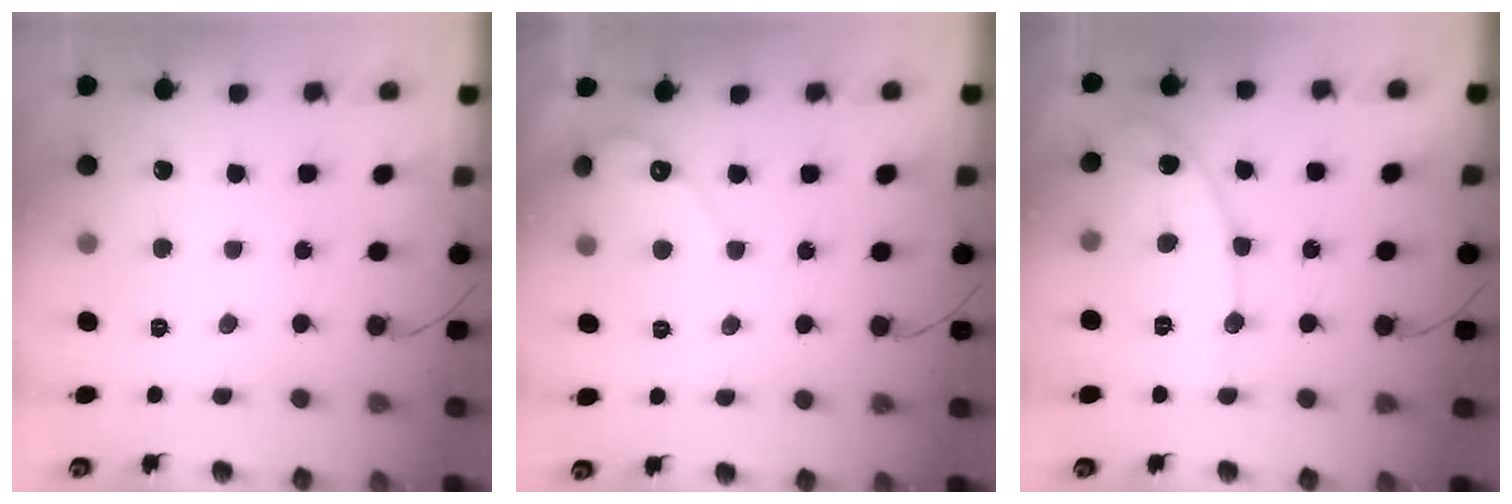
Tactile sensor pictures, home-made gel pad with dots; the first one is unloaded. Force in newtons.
{"total": 4.3, "press": 4.3, "slide": 0.3}
{"total": 10.5, "press": 10.5, "slide": 0.8}